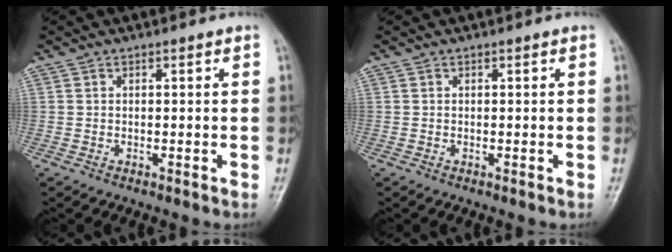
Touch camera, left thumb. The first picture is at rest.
{"total": 0.0}